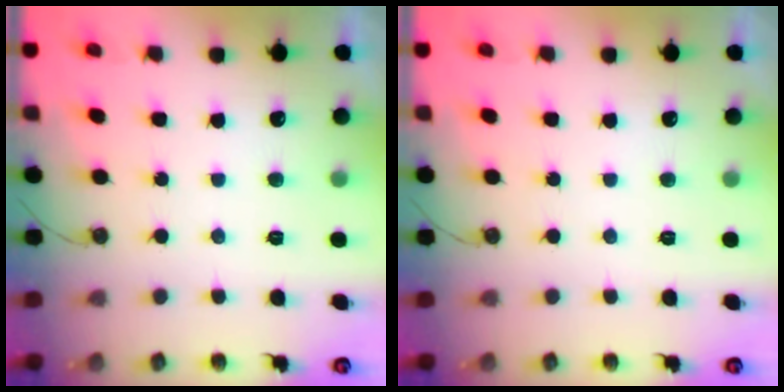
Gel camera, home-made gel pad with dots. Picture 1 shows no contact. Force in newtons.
{"total": 0.0}